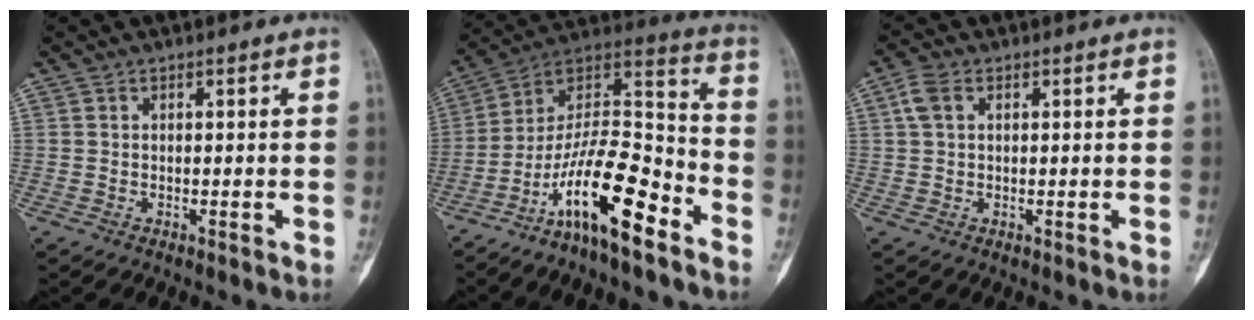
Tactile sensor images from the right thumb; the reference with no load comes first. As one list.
[{"total": 18.3, "force": [-10.8, 5.3, 13.8], "torque": [-0.241, 0.097, -0.192]}, {"total": 3.3, "force": [1.1, 2.0, 2.3], "torque": [-0.055, 0.012, 0.023]}]